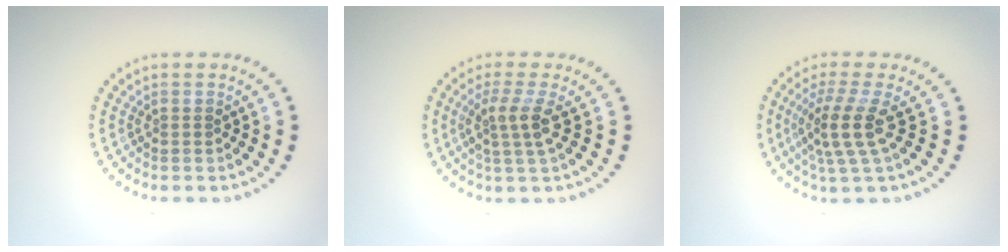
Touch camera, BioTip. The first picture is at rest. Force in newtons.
{"total": 2.7, "press": 2.0, "slide": 1.8}
{"total": 3.6, "press": 2.6, "slide": 2.5}